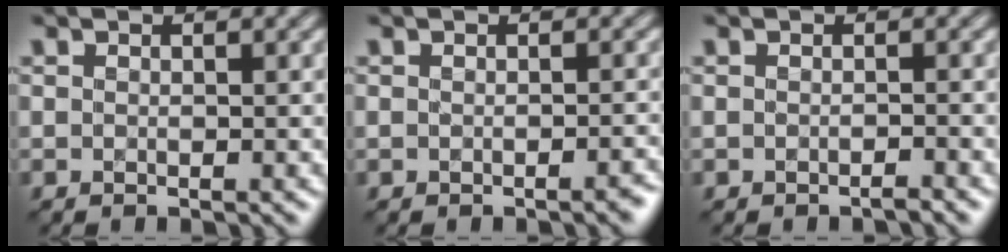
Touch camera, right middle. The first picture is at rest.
{"total": 1.1, "force": [-0.7, 0.2, 0.8], "torque": [-0.003, 0.006, -0.011]}
{"total": 0.8, "force": [-0.8, 0.0, 0.4], "torque": [-0.003, 0.005, -0.014]}